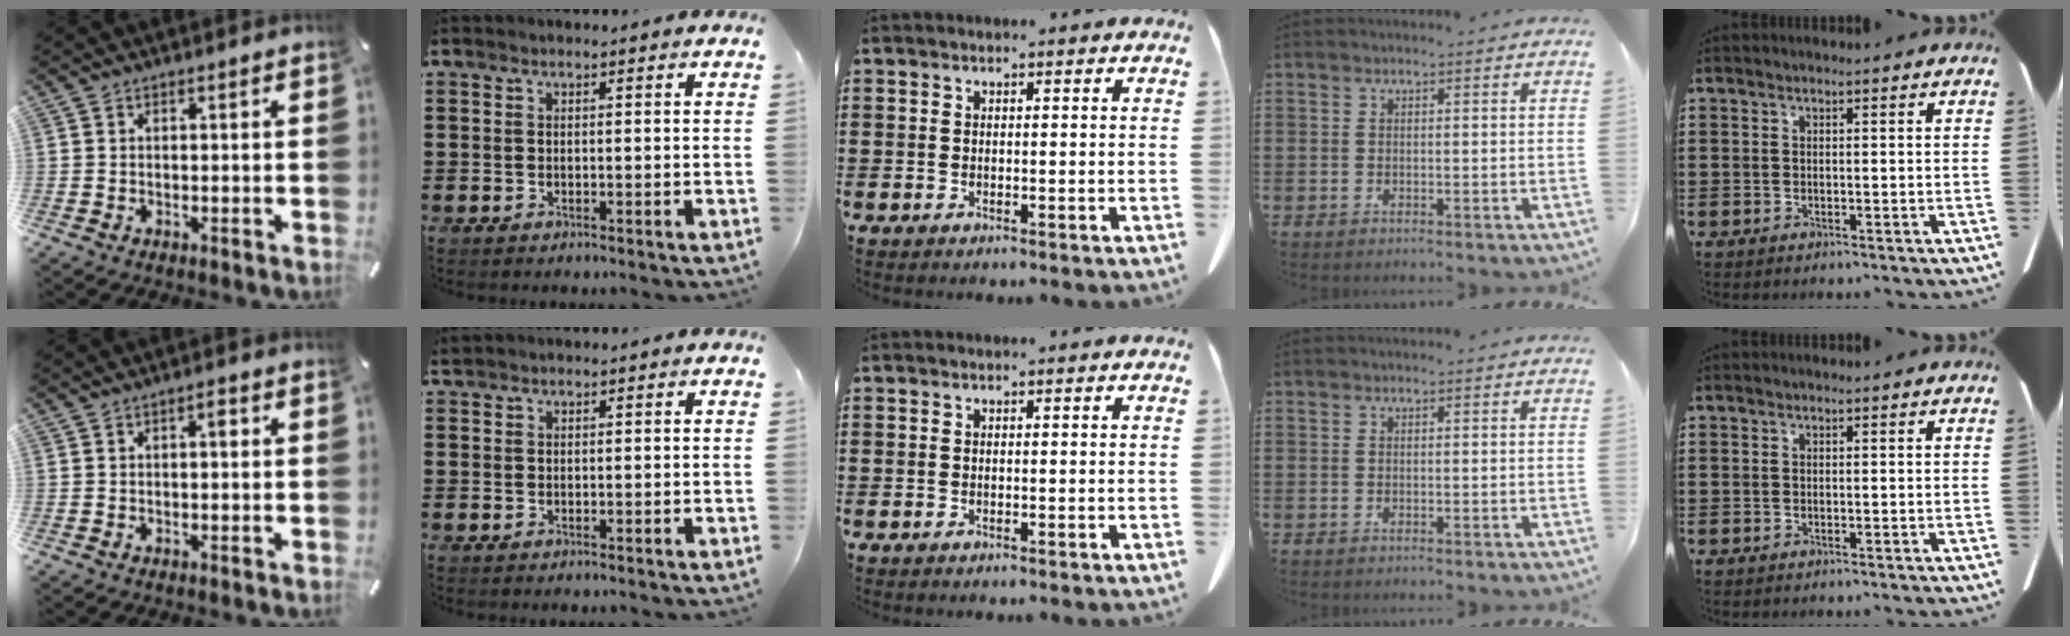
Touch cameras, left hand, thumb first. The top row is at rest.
{"thumb": {"total": 1.9, "force": [0.2, 0.7, 1.7], "torque": [-0.036, 0.009, 0.001]}, "index": {"total": 0.6, "force": [0.6, 0.2, 0.1], "torque": [-0.005, 0.000, 0.012]}}